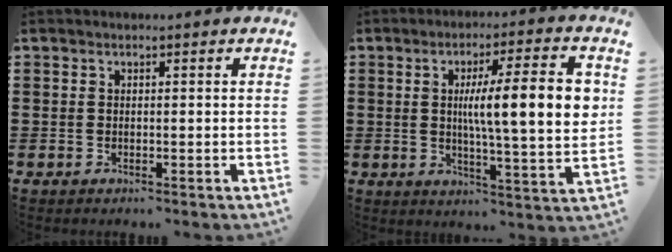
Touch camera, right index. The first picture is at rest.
{"total": 12.7, "force": [2.2, 2.2, 12.3], "torque": [-0.193, -0.003, 0.027]}